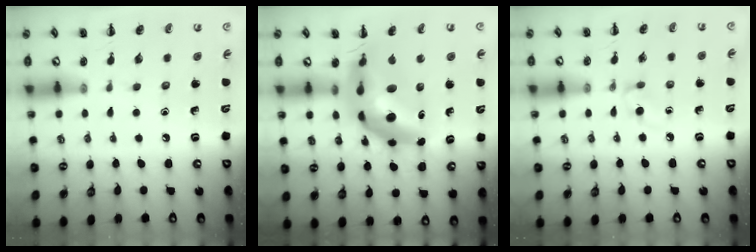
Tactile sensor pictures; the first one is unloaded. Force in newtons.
{"total": 12.8, "press": 12.2, "slide": 3.8}
{"total": 2.4, "press": 2.1, "slide": 1.1}